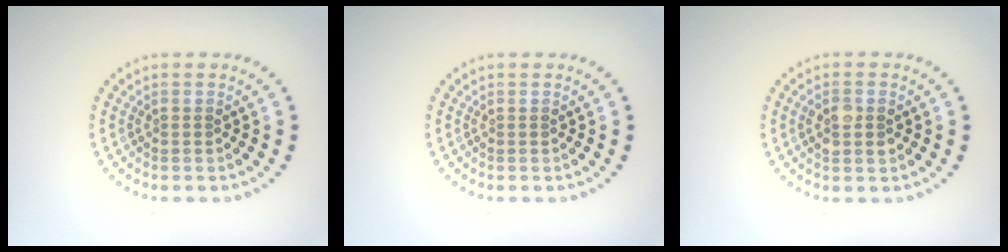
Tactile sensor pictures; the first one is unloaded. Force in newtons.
{"total": 0.0}
{"total": 2.0, "press": 2.0, "slide": 0.2}